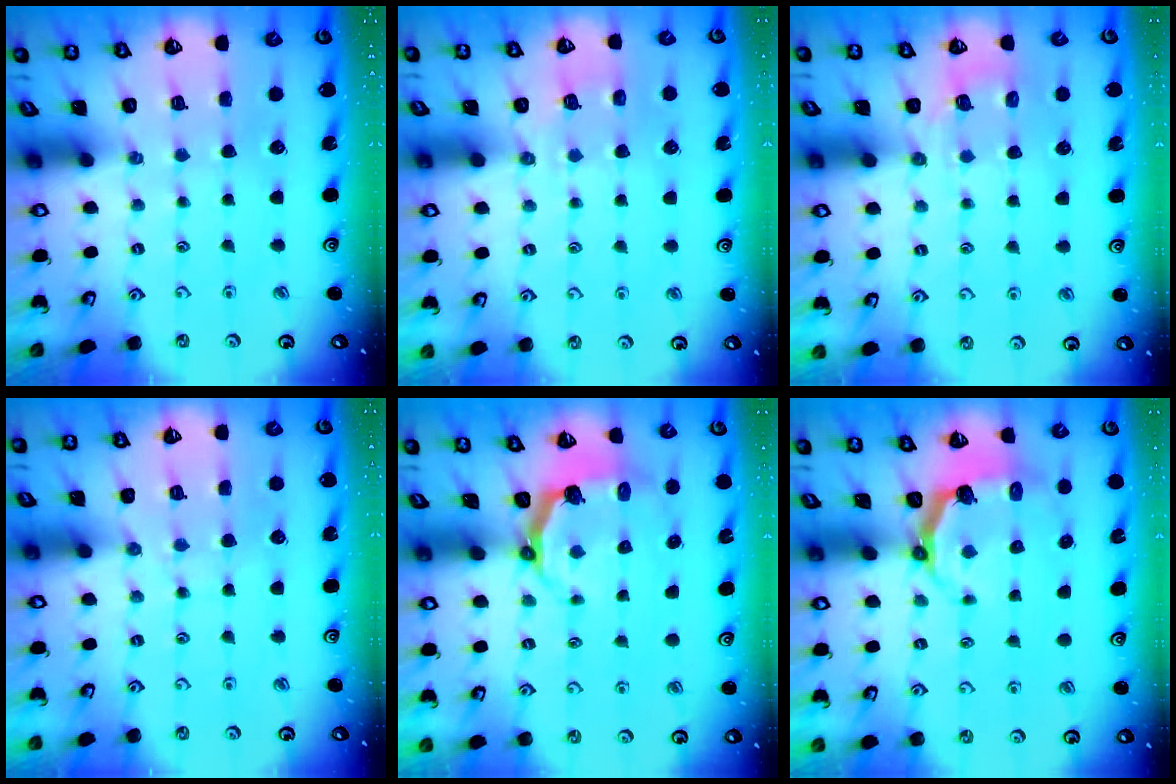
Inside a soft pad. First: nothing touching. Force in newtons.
{"total": 3.0, "press": 2.6, "slide": 1.5}
{"total": 4.8, "press": 4.5, "slide": 1.6}
{"total": 5.8, "press": 5.7, "slide": 0.6}
{"total": 4.5, "press": 2.9, "slide": 3.4}
{"total": 4.3, "press": 2.8, "slide": 3.3}